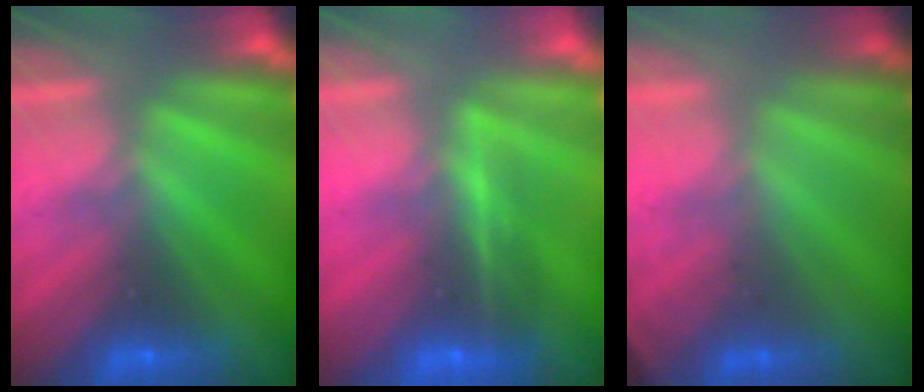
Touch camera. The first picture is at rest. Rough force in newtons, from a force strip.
{"total": 1.7}
{"total": 2.0}